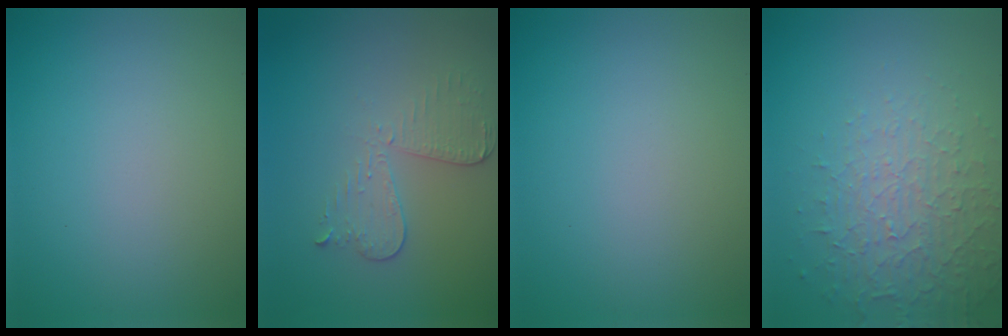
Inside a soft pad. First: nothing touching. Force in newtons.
{"total": 2.9, "press": 2.6, "slide": 1.4}
{"total": 0.0}
{"total": 4.7, "press": 3.2, "slide": 3.4}